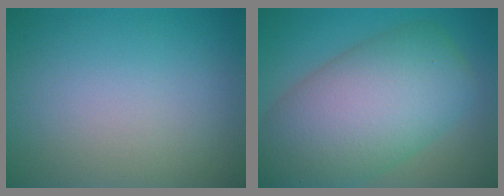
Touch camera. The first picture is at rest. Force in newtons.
{"total": 11.8, "press": 11.8, "slide": 0.5}